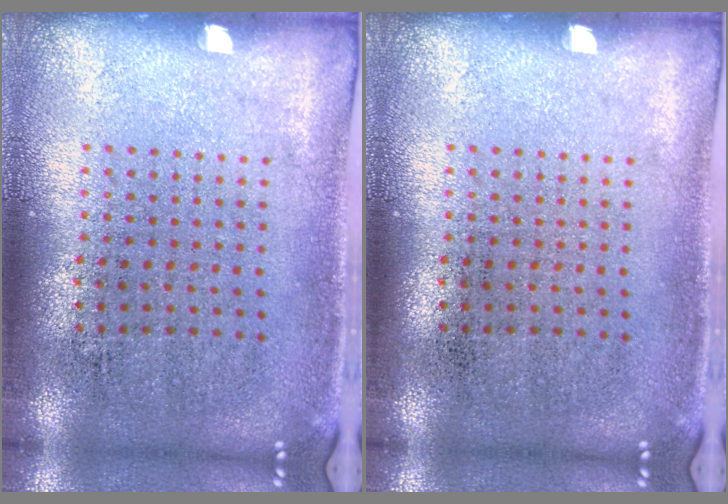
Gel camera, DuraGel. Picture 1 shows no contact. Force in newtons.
{"total": 0.0}